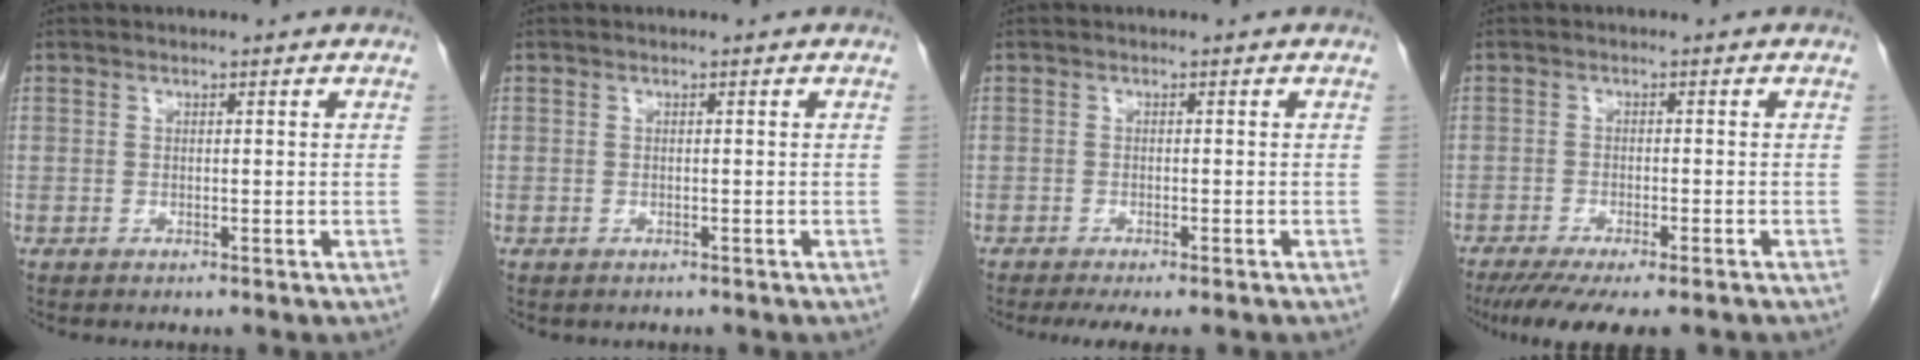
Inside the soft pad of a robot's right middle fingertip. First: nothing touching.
{"total": 0.0}
{"total": 5.7, "force": [-4.7, 0.9, 3.1], "torque": [-0.037, -0.010, -0.067]}
{"total": 10.6, "force": [-8.4, 1.8, 6.2], "torque": [-0.085, -0.016, -0.125]}